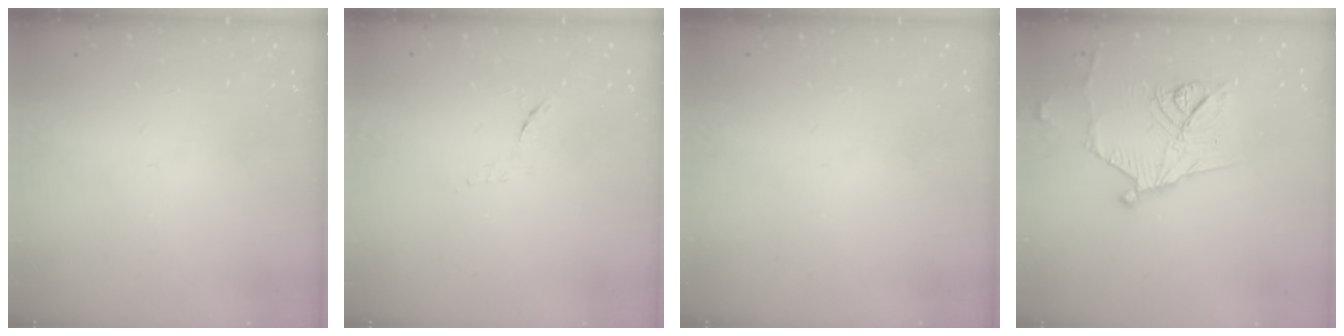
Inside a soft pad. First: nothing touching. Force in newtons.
{"total": 8.0, "press": 7.9, "slide": 0.9}
{"total": 0.0}
{"total": 14.8, "press": 14.6, "slide": 2.2}